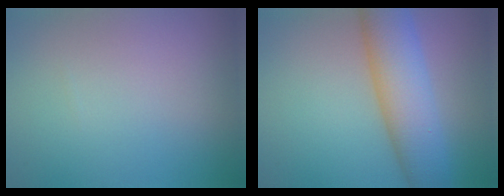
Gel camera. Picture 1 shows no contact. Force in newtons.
{"total": 8.0, "press": 8.0, "slide": 0.3}